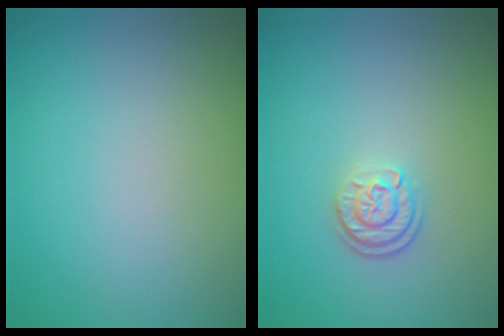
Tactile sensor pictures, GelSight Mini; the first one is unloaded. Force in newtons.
{"total": 2.4, "press": 1.9, "slide": 1.5}